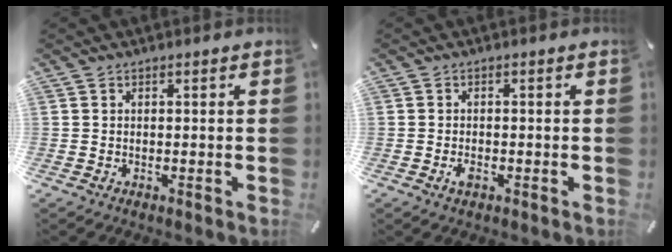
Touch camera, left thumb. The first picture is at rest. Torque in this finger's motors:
{"motor_torque": [0.17, 0.95, 0.11, 0.18, 0.00]}